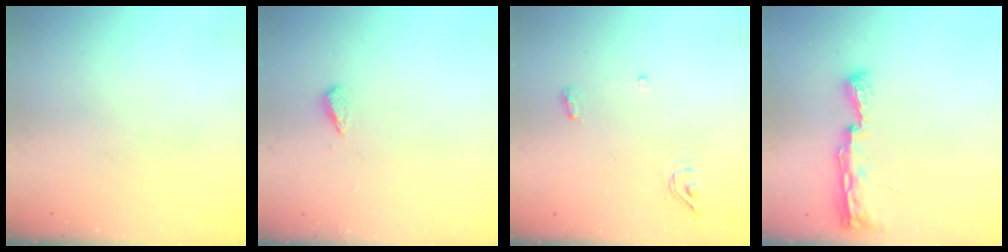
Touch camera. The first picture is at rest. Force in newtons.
{"total": 2.7, "press": 2.6, "slide": 0.4}
{"total": 6.3, "press": 5.0, "slide": 3.9}
{"total": 7.9, "press": 7.8, "slide": 0.8}